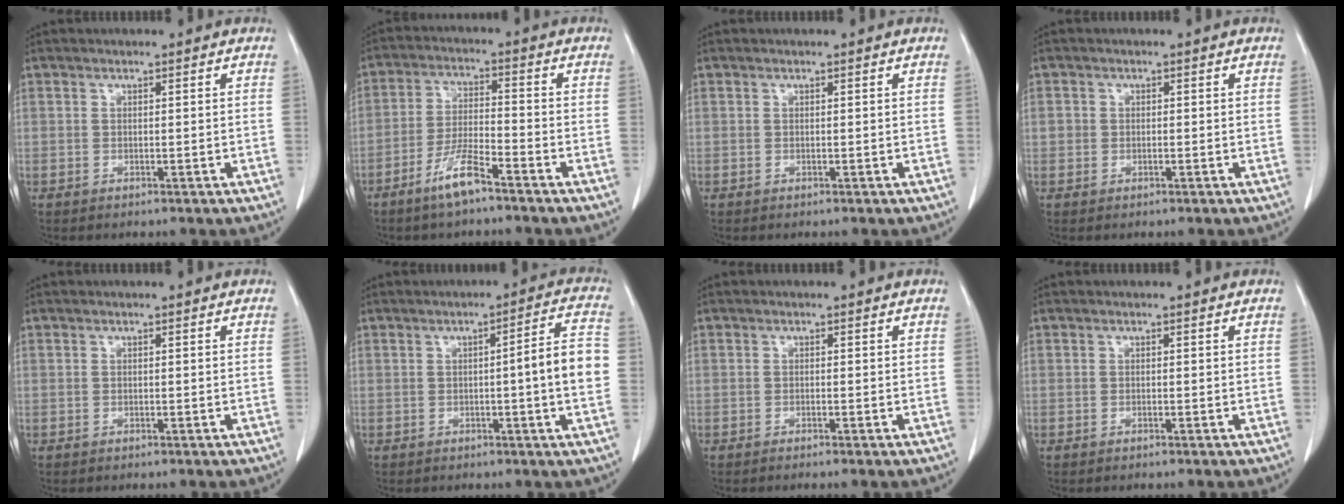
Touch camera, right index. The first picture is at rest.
{"total": 6.8, "force": [-4.8, 0.6, 4.8], "torque": [-0.101, -0.009, -0.095]}
{"total": 0.0}
{"total": 1.3, "force": [0.0, 1.2, 0.4], "torque": [-0.005, 0.007, 0.001]}
{"total": 0.0}
{"total": 7.2, "force": [-0.7, -0.2, 7.2], "torque": [-0.096, 0.010, -0.012]}
{"total": 0.9, "force": [-0.7, -0.3, 0.5], "torque": [-0.007, 0.003, -0.012]}
{"total": 0.0}